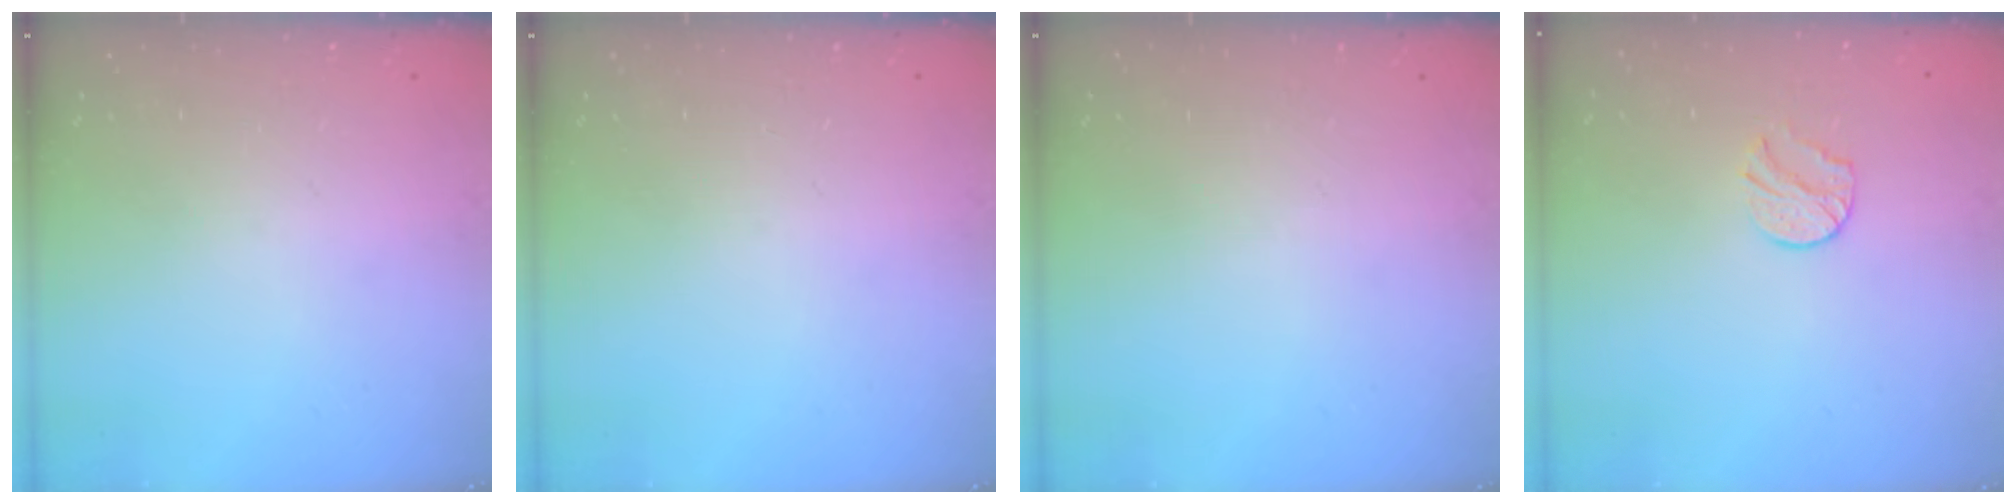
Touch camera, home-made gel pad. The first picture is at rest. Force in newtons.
{"total": 0.0}
{"total": 0.0}
{"total": 6.4, "press": 6.3, "slide": 0.6}